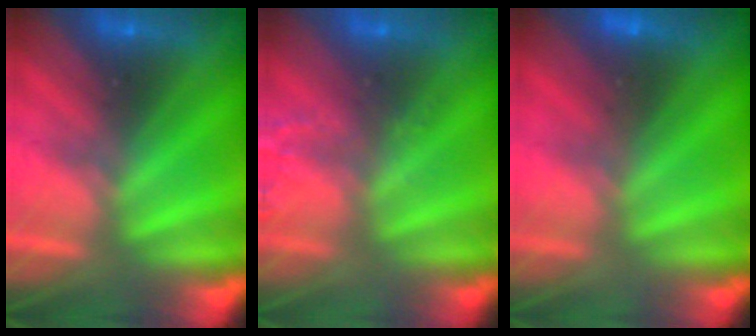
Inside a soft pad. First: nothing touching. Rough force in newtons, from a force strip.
{"total": 1.7}
{"total": 2.9}